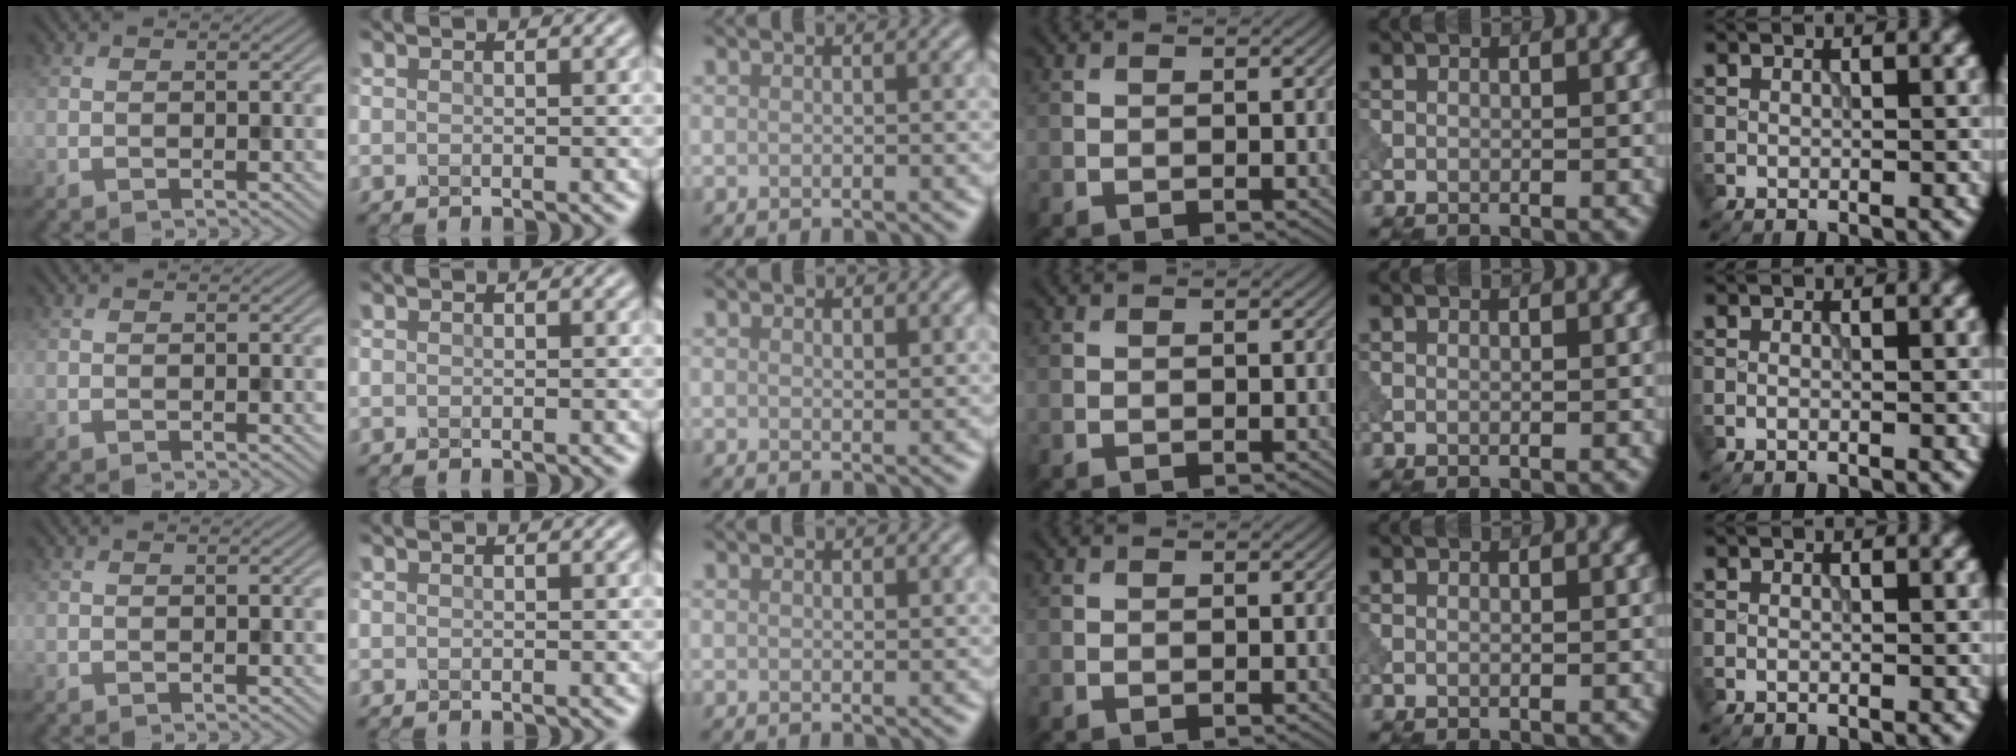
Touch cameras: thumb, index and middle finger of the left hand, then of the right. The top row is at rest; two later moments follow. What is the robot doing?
{"motion": "dispense", "object": "dispenser bottle"}